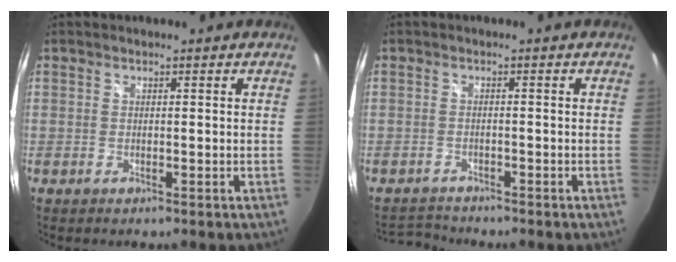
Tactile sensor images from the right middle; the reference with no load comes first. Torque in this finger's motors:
{"motor_torque": [-1.32, -0.58, -0.13, -0.02]}